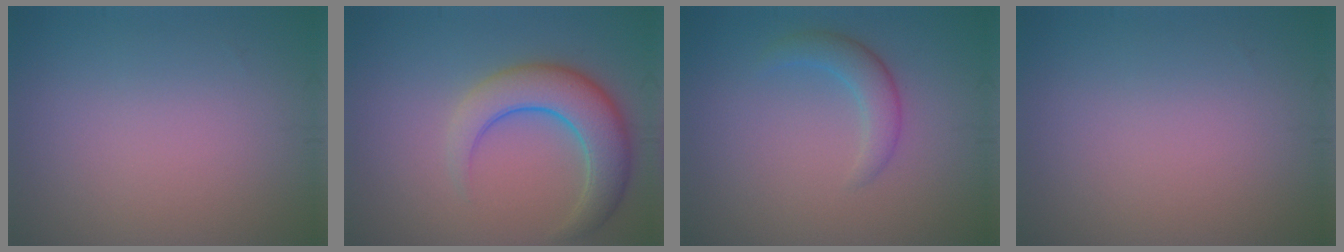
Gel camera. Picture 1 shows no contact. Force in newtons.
{"total": 5.9, "press": 5.9, "slide": 0.3}
{"total": 2.4, "press": 2.4, "slide": 0.1}
{"total": 0.0}